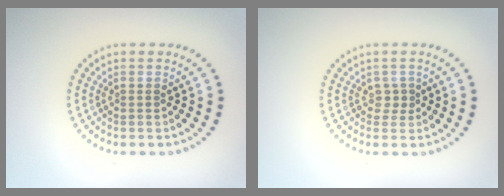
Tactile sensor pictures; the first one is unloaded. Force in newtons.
{"total": 0.9, "press": 0.8, "slide": 0.5}